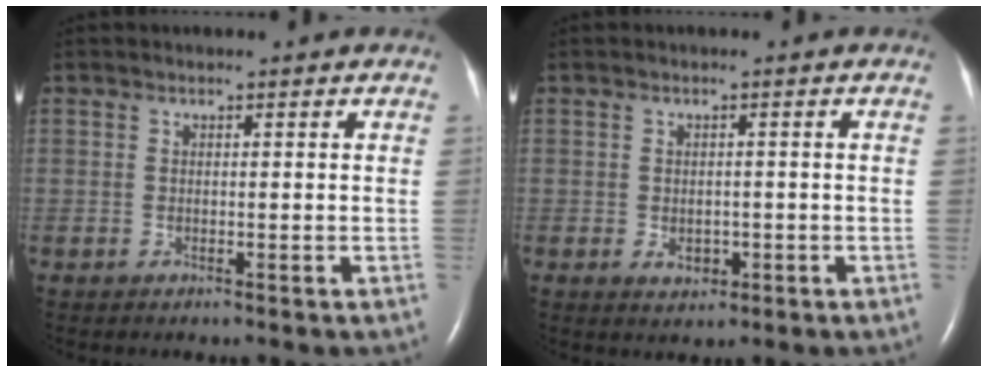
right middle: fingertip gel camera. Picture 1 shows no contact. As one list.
[{"total": 2.2, "force": [-0.6, 1.6, 1.3], "torque": [-0.018, 0.002, 0.000]}]